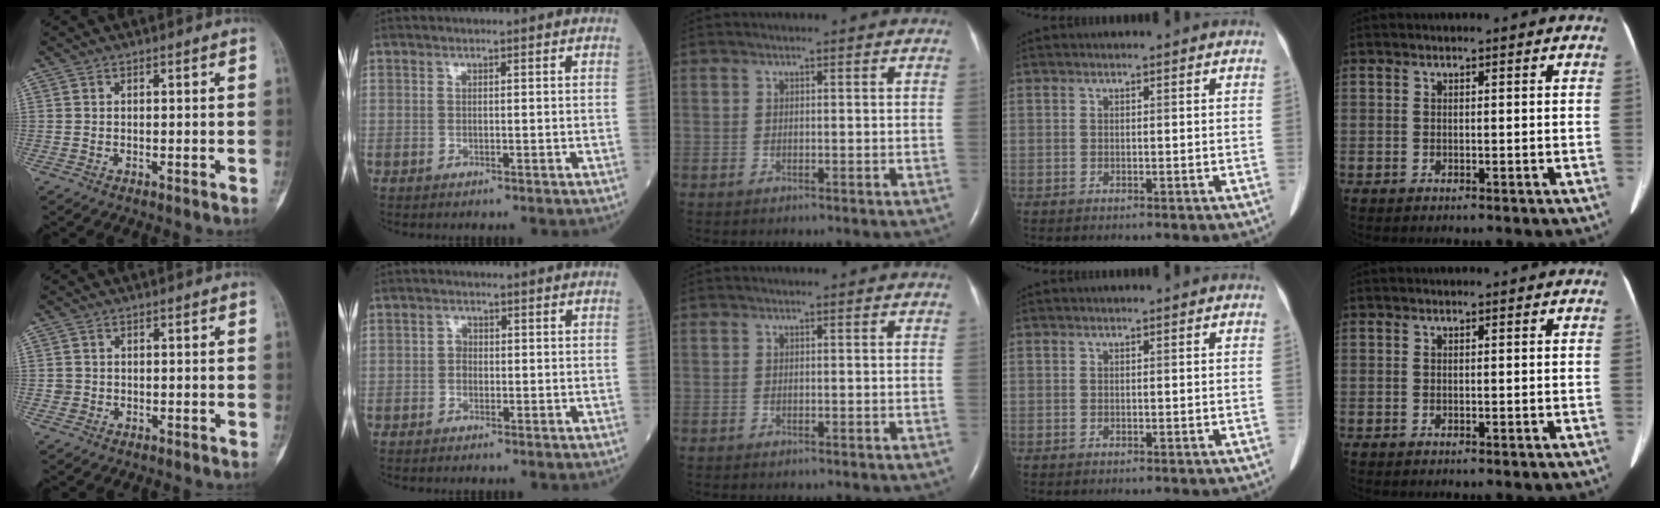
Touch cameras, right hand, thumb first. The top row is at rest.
{"thumb": {"total": 1.2, "force": [-0.2, 1.2, 0.1], "torque": [0.006, 0.006, -0.003]}, "index": {"total": 1.3, "force": [-0.2, 1.1, 0.7], "torque": [-0.007, 0.005, -0.006]}}